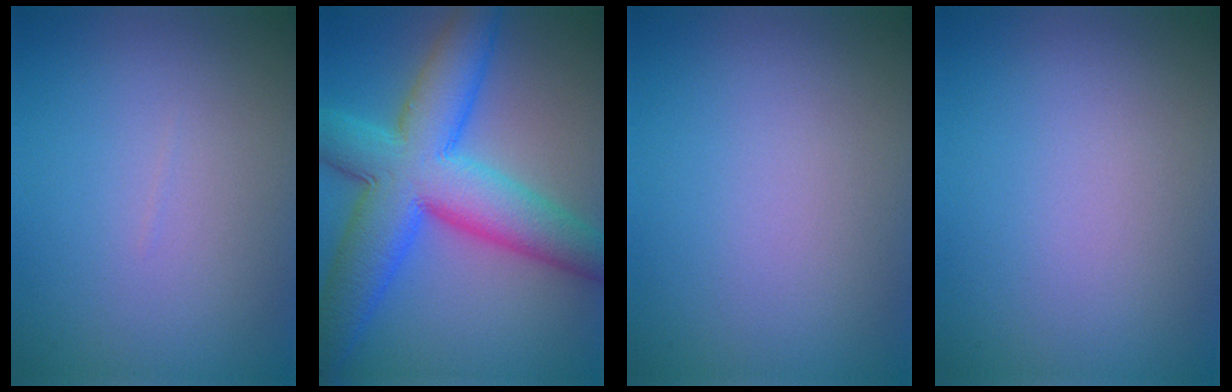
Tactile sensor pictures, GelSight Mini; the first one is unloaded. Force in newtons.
{"total": 11.6, "press": 11.6, "slide": 0.3}
{"total": 0.0}
{"total": 0.0}